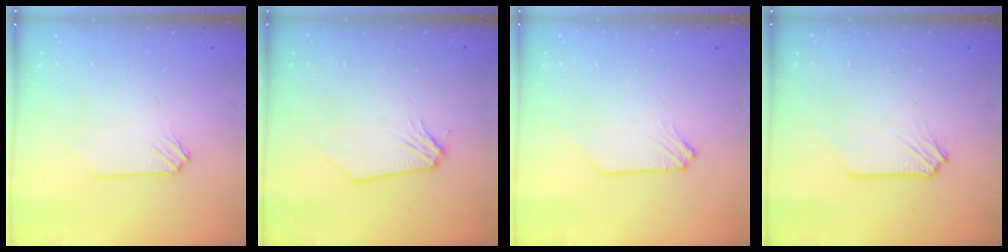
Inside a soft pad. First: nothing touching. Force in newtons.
{"total": 0.0}
{"total": 0.8, "press": 0.8, "slide": 0.1}
{"total": 0.0}